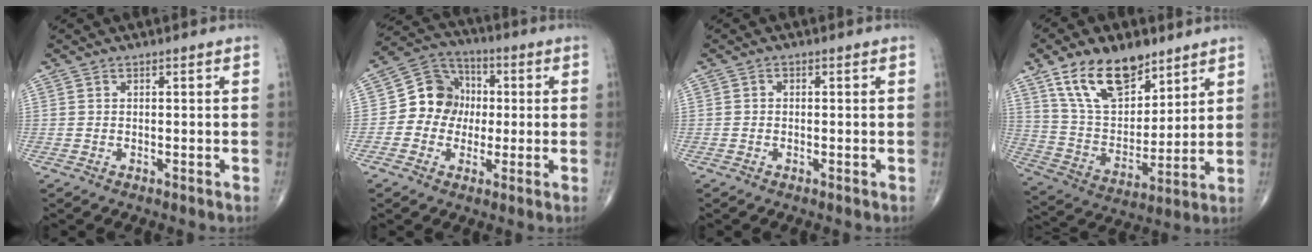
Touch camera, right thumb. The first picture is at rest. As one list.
[{"total": 10.2, "force": [-0.3, 9.3, 4.4], "torque": [-0.033, 0.027, -0.020]}, {"total": 0.6, "force": [-0.1, 0.5, 0.3], "torque": [-0.001, 0.002, -0.007]}, {"total": 17.1, "force": [10.6, 8.9, 10.0], "torque": [-0.136, -0.049, 0.204]}]